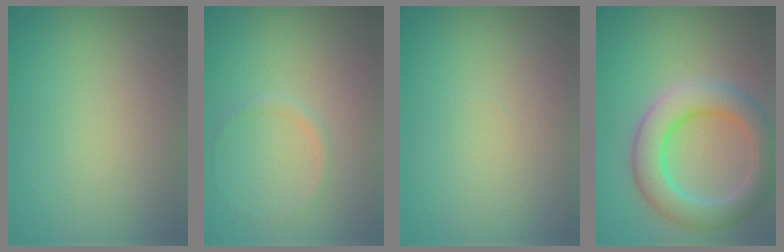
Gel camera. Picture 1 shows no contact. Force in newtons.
{"total": 0.8, "press": 0.8, "slide": 0.0}
{"total": 0.0}
{"total": 6.1, "press": 6.1, "slide": 0.4}